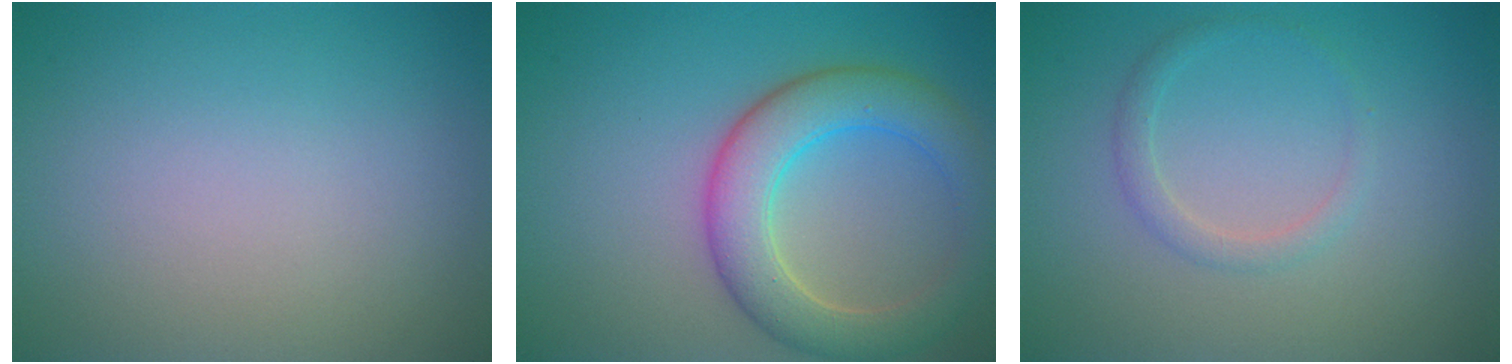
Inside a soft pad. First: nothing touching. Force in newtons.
{"total": 6.2, "press": 6.2, "slide": 0.3}
{"total": 1.5, "press": 1.5, "slide": 0.2}